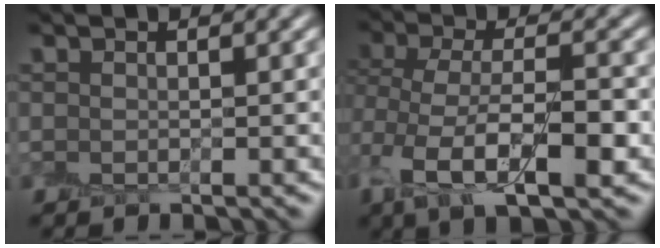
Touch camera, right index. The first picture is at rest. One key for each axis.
{"total": 8.3, "fx": -2.6, "fy": 4.0, "fz": 6.8, "tx": -0.140, "ty": -0.005, "tz": -0.052}